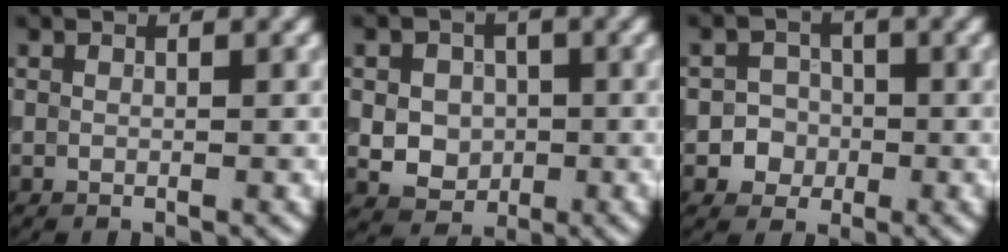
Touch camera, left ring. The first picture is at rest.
{"total": 4.4, "force": [-0.1, 3.8, 2.1], "torque": [-0.027, 0.005, -0.015]}
{"total": 2.9, "force": [-0.8, 2.7, 0.6], "torque": [0.019, 0.002, -0.028]}